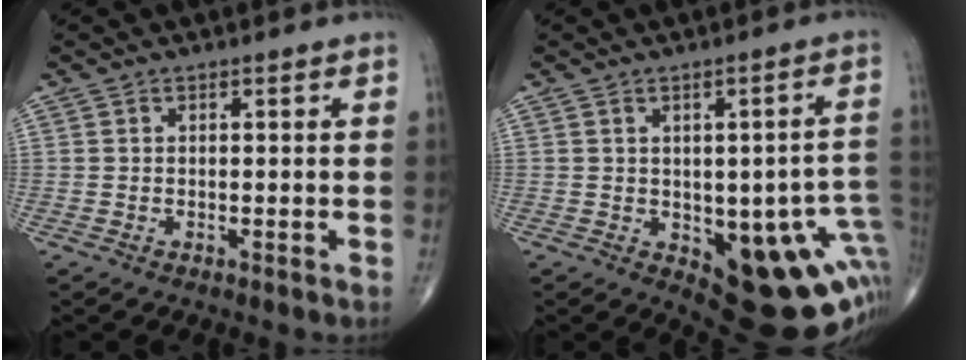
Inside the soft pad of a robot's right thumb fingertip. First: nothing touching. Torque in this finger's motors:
{"motor_torque": [1.72, 1.26, 1.00, -0.71, 0.23]}